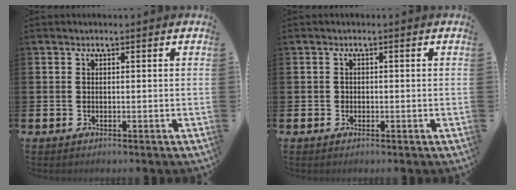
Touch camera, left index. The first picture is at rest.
{"total": 0.8, "force": [-0.2, 0.8, 0.1], "torque": [-0.002, 0.005, -0.005]}